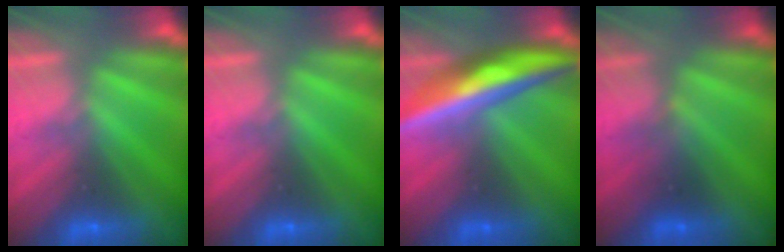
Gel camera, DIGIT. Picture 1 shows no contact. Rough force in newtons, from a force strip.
{"total": 0.0}
{"total": 6.4}
{"total": 3.6}